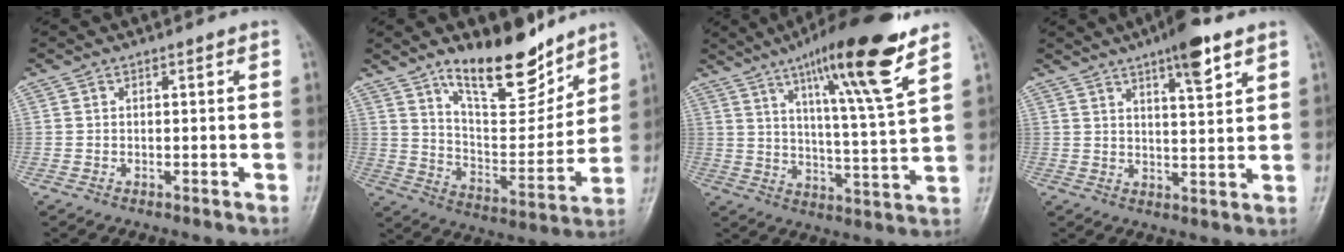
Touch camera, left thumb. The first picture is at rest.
{"total": 16.5, "force": [12.1, 6.0, 9.4], "torque": [-0.107, -0.089, 0.208]}
{"total": 18.3, "force": [11.0, 1.8, 14.5], "torque": [-0.217, -0.052, 0.172]}
{"total": 8.3, "force": [5.1, 1.9, 6.2], "torque": [-0.087, -0.024, 0.078]}